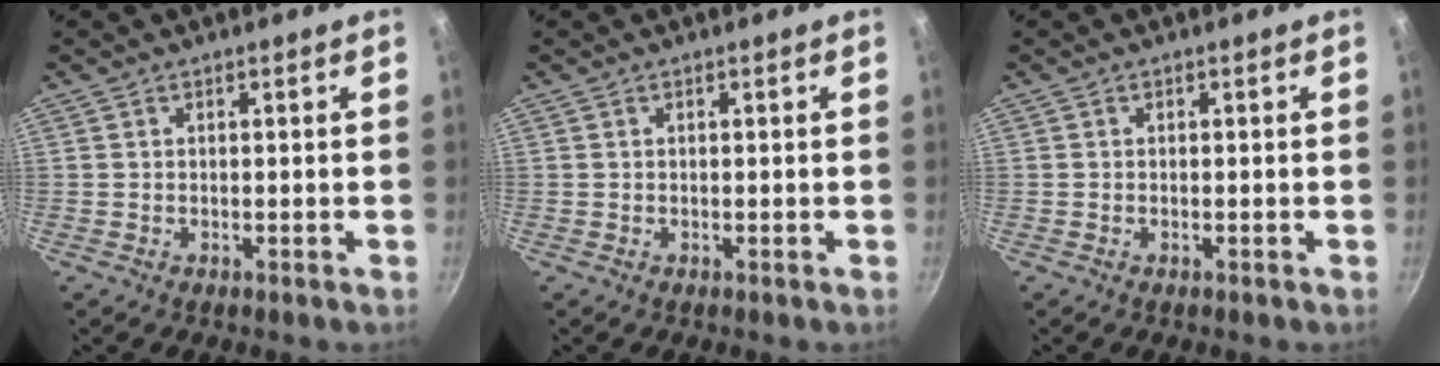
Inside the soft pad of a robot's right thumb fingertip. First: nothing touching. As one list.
[{"total": 0.0}, {"total": 0.0}]